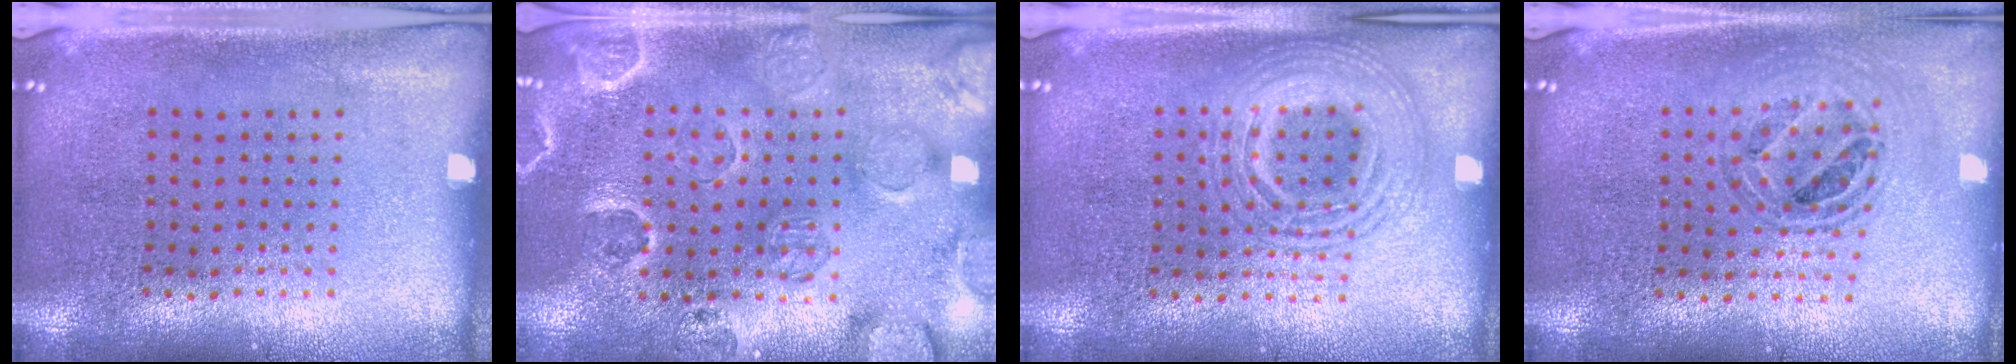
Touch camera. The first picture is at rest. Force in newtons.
{"total": 2.4, "press": 2.1, "slide": 1.1}
{"total": 2.6, "press": 2.6, "slide": 0.2}
{"total": 0.8, "press": 0.8, "slide": 0.1}